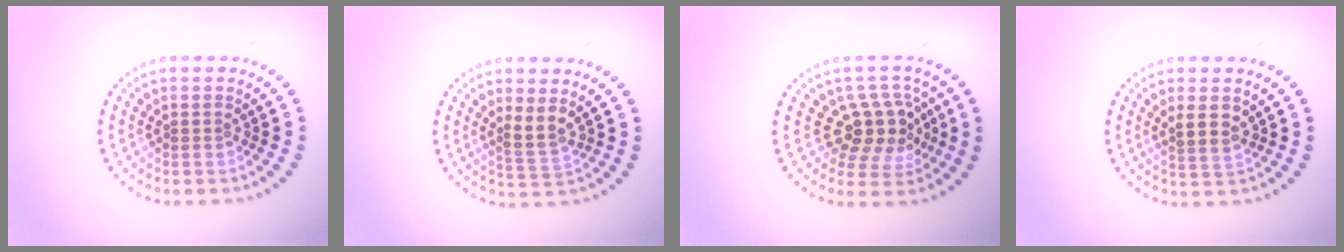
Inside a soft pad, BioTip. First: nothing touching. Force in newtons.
{"total": 2.2, "press": 1.7, "slide": 1.4}
{"total": 4.3, "press": 3.8, "slide": 1.9}
{"total": 2.5, "press": 2.2, "slide": 1.1}